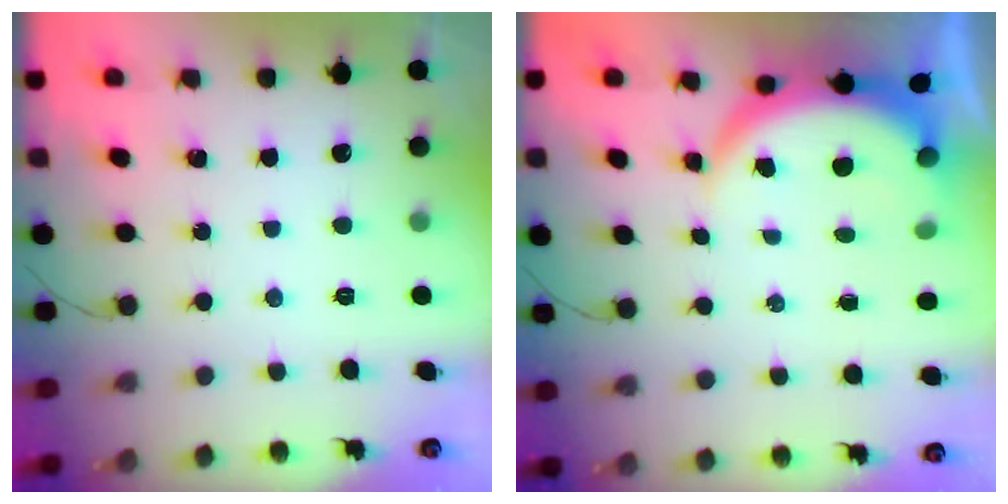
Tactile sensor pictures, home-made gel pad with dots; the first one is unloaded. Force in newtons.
{"total": 6.6, "press": 6.6, "slide": 0.9}